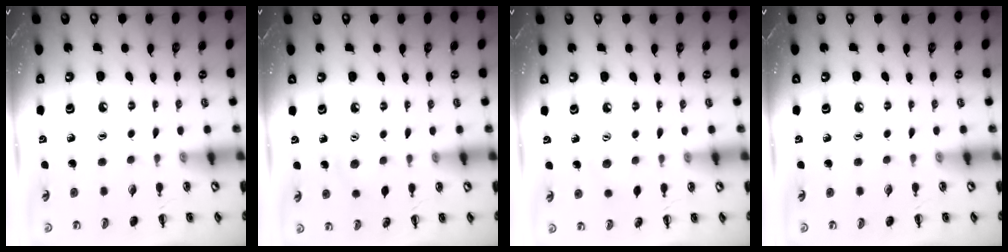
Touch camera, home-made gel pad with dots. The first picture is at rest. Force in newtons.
{"total": 4.8, "press": 4.7, "slide": 1.2}
{"total": 2.5, "press": 2.4, "slide": 0.6}
{"total": 0.0}